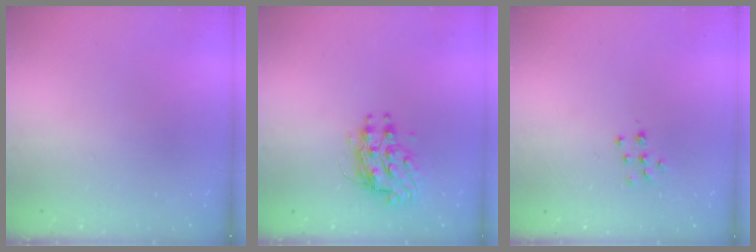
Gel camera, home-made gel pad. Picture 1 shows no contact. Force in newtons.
{"total": 9.2, "press": 9.2, "slide": 0.1}
{"total": 7.2, "press": 7.2, "slide": 0.5}